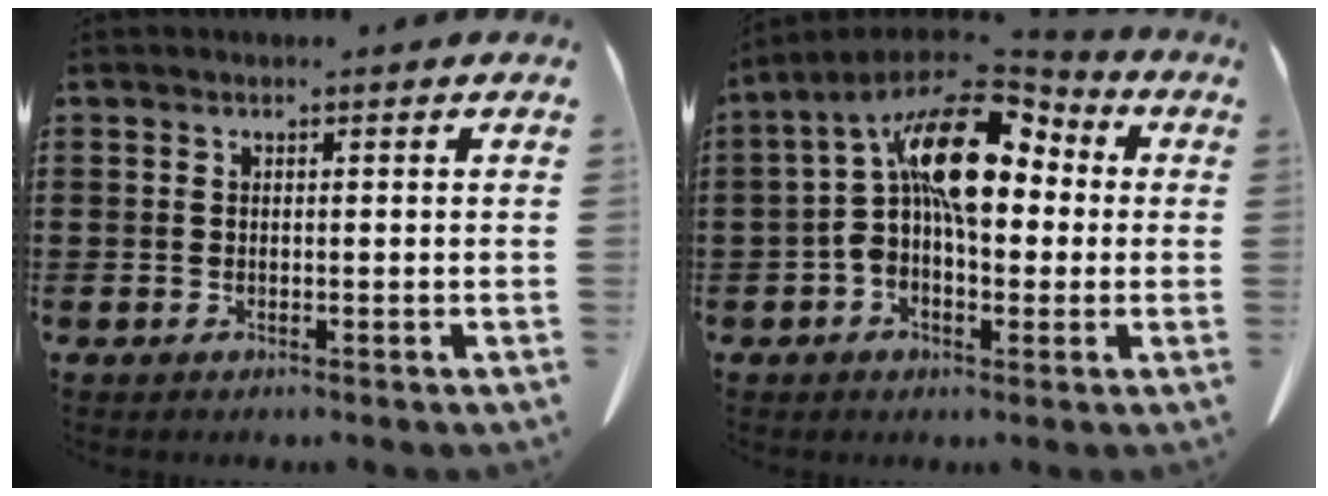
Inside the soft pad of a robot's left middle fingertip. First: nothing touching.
{"total": 13.8, "force": [3.1, 6.9, 11.6], "torque": [-0.219, -0.006, 0.047]}